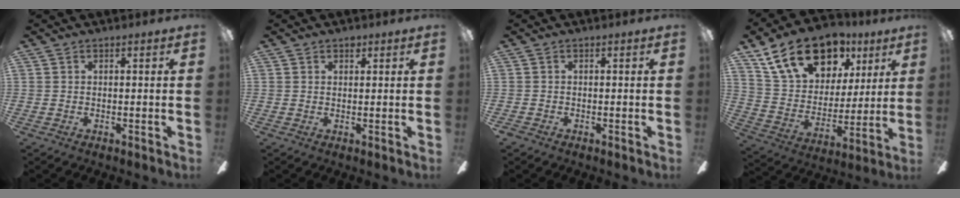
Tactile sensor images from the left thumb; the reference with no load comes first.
{"total": 1.4, "force": [1.0, 0.7, 0.5], "torque": [-0.004, -0.001, 0.017]}
{"total": 0.7, "force": [-0.3, 0.5, 0.4], "torque": [-0.009, 0.004, -0.007]}
{"total": 21.2, "force": [13.0, 12.7, 10.9], "torque": [-0.188, -0.058, 0.236]}